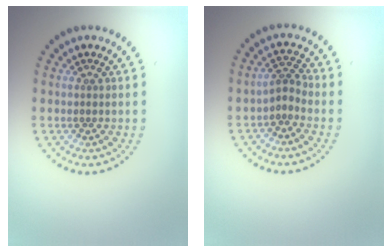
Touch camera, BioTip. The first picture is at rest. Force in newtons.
{"total": 1.8, "press": 1.1, "slide": 1.4}